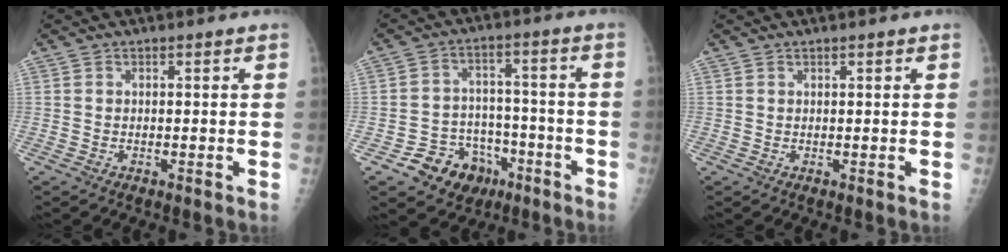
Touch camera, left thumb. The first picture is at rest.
{"total": 10.7, "force": [-5.8, 8.4, 3.1], "torque": [-0.015, 0.059, -0.081]}
{"total": 0.5, "force": [0.4, 0.0, 0.4], "torque": [-0.006, 0.000, 0.007]}